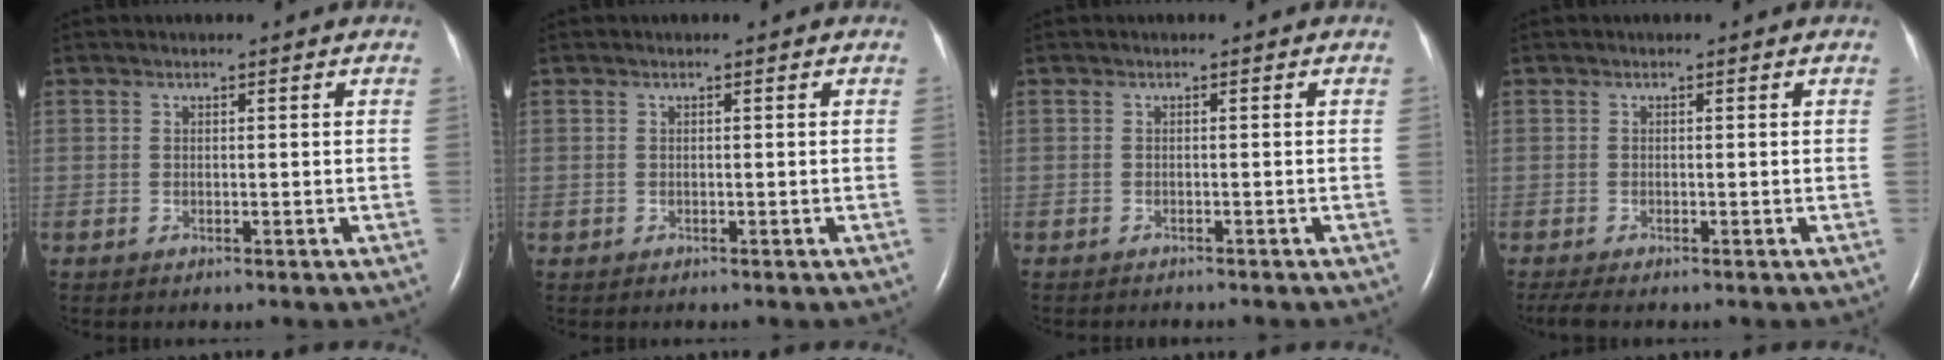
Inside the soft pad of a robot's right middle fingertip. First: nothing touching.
{"total": 0.0}
{"total": 3.1, "force": [-2.8, 0.4, 1.3], "torque": [-0.020, -0.005, -0.032]}
{"total": 1.9, "force": [-1.5, 0.1, 1.1], "torque": [-0.030, -0.010, -0.030]}